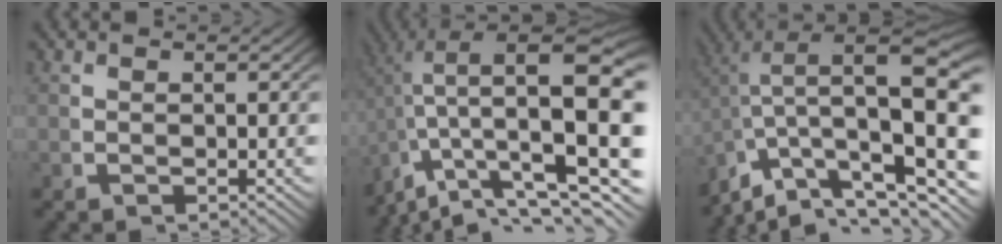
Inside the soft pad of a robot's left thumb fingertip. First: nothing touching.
{"total": 13.7, "force": [-2.3, 6.9, 11.6], "torque": [-0.197, -0.045, -0.012]}
{"total": 14.3, "force": [-1.9, 7.6, 12.0], "torque": [-0.208, -0.045, -0.011]}